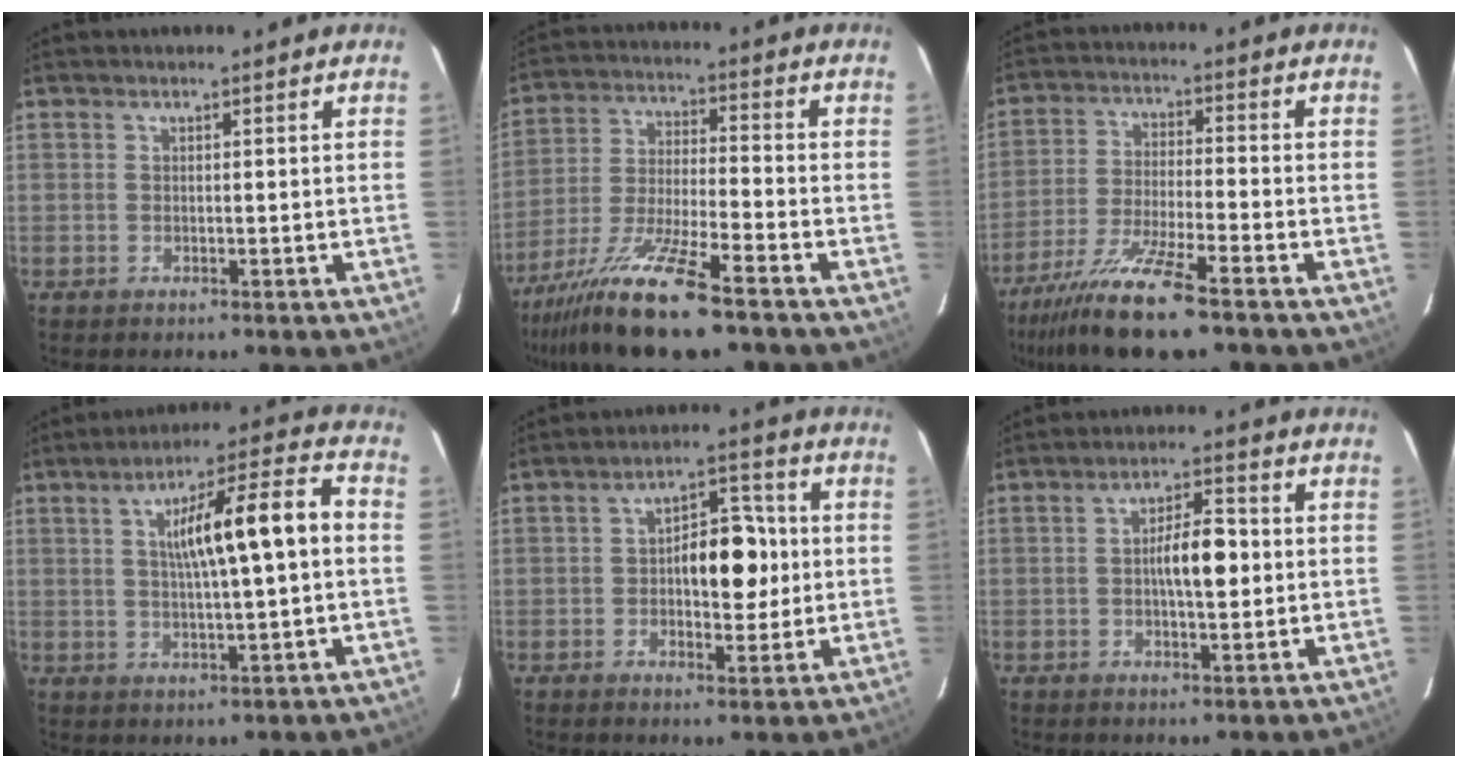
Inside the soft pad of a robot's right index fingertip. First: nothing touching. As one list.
[{"total": 14.8, "force": [-10.4, 1.0, 10.4], "torque": [-0.211, -0.036, -0.190]}, {"total": 12.2, "force": [-8.7, 0.5, 8.5], "torque": [-0.162, -0.034, -0.155]}, {"total": 12.3, "force": [1.3, 1.0, 12.2], "torque": [-0.193, 0.026, 0.021]}, {"total": 8.6, "force": [0.0, 4.0, 7.6], "torque": [-0.113, 0.023, 0.004]}, {"total": 6.4, "force": [-0.1, 1.9, 6.1], "torque": [-0.105, 0.014, -0.001]}]